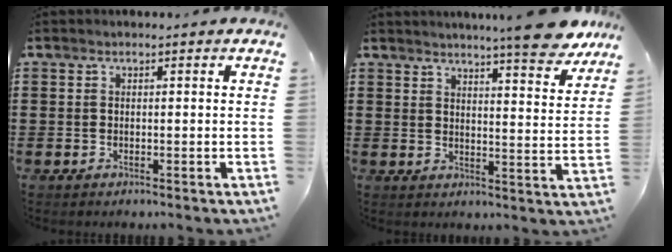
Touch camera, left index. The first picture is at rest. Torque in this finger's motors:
{"motor_torque": [1.07, -1.07, 0.40, 0.12]}